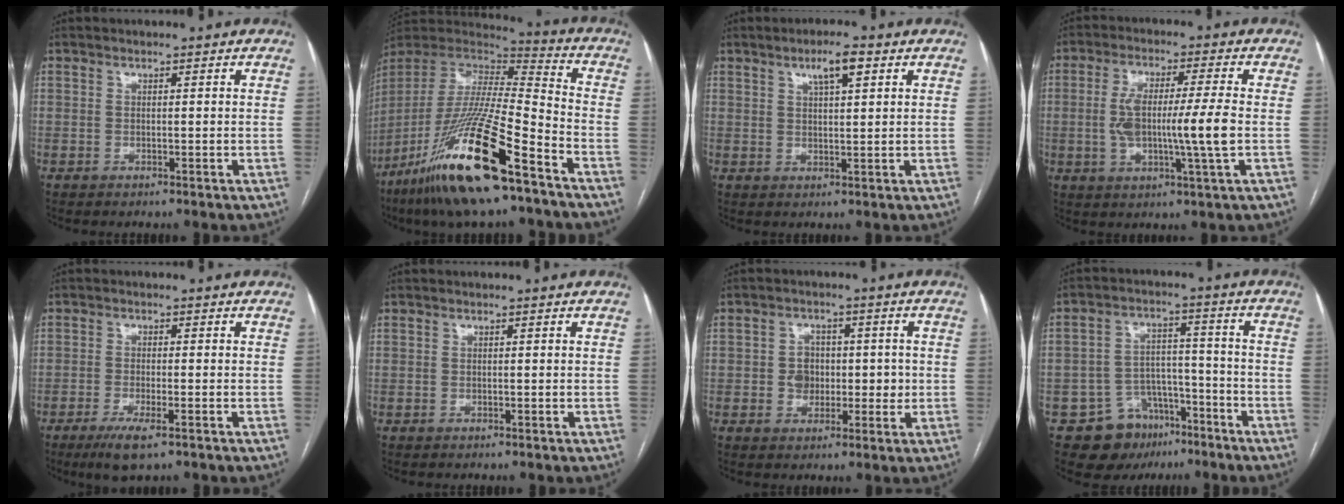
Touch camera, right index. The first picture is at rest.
{"total": 25.0, "force": [-15.0, 2.7, 19.8], "torque": [-0.406, -0.051, -0.283]}
{"total": 4.5, "force": [2.4, 0.8, 3.8], "torque": [-0.066, 0.004, 0.041]}
{"total": 10.2, "force": [-0.9, 0.4, 10.2], "torque": [-0.193, 0.004, -0.018]}
{"total": 5.1, "force": [-3.1, 0.9, 4.0], "torque": [-0.074, -0.011, -0.051]}
{"total": 0.0}
{"total": 4.9, "force": [-0.1, 4.2, 2.5], "torque": [-0.026, 0.017, 0.003]}
{"total": 10.2, "force": [-6.3, 7.3, 3.3], "torque": [-0.045, 0.032, -0.091]}